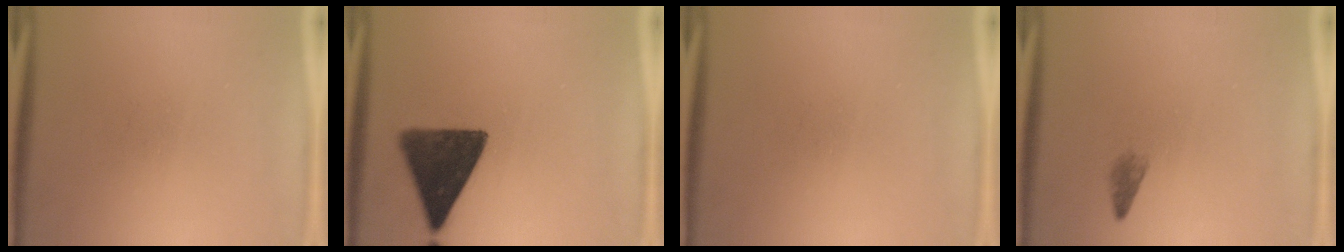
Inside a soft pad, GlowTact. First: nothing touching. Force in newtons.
{"total": 13.3}
{"total": 0.0}
{"total": 1.2}